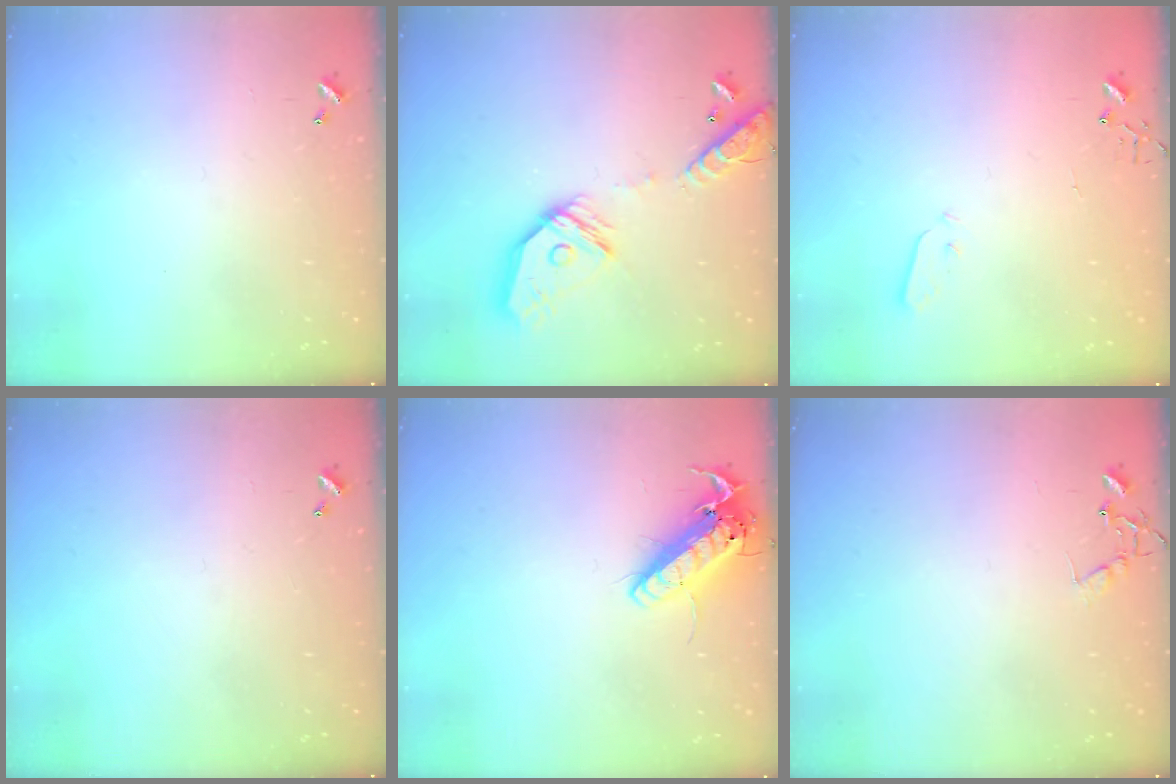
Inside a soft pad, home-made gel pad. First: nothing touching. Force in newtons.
{"total": 17.2, "press": 17.0, "slide": 2.2}
{"total": 2.5, "press": 2.5, "slide": 0.4}
{"total": 0.0}
{"total": 14.9, "press": 14.7, "slide": 2.8}
{"total": 7.5, "press": 7.5, "slide": 0.4}